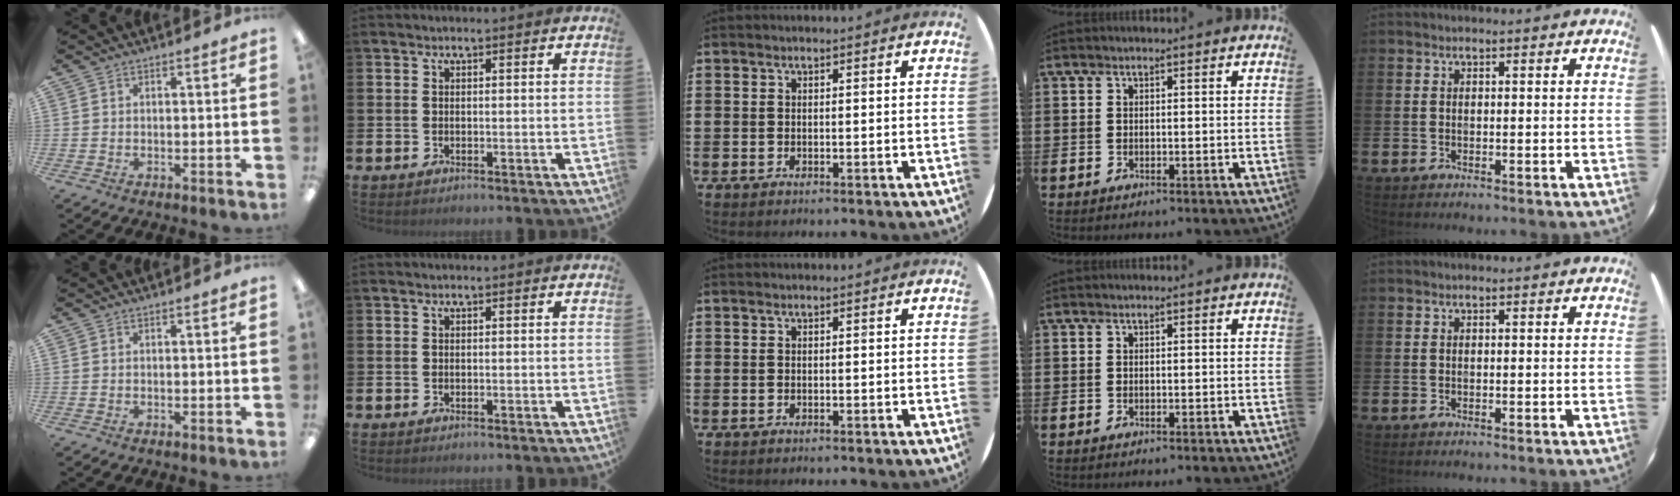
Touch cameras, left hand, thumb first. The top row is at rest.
{}